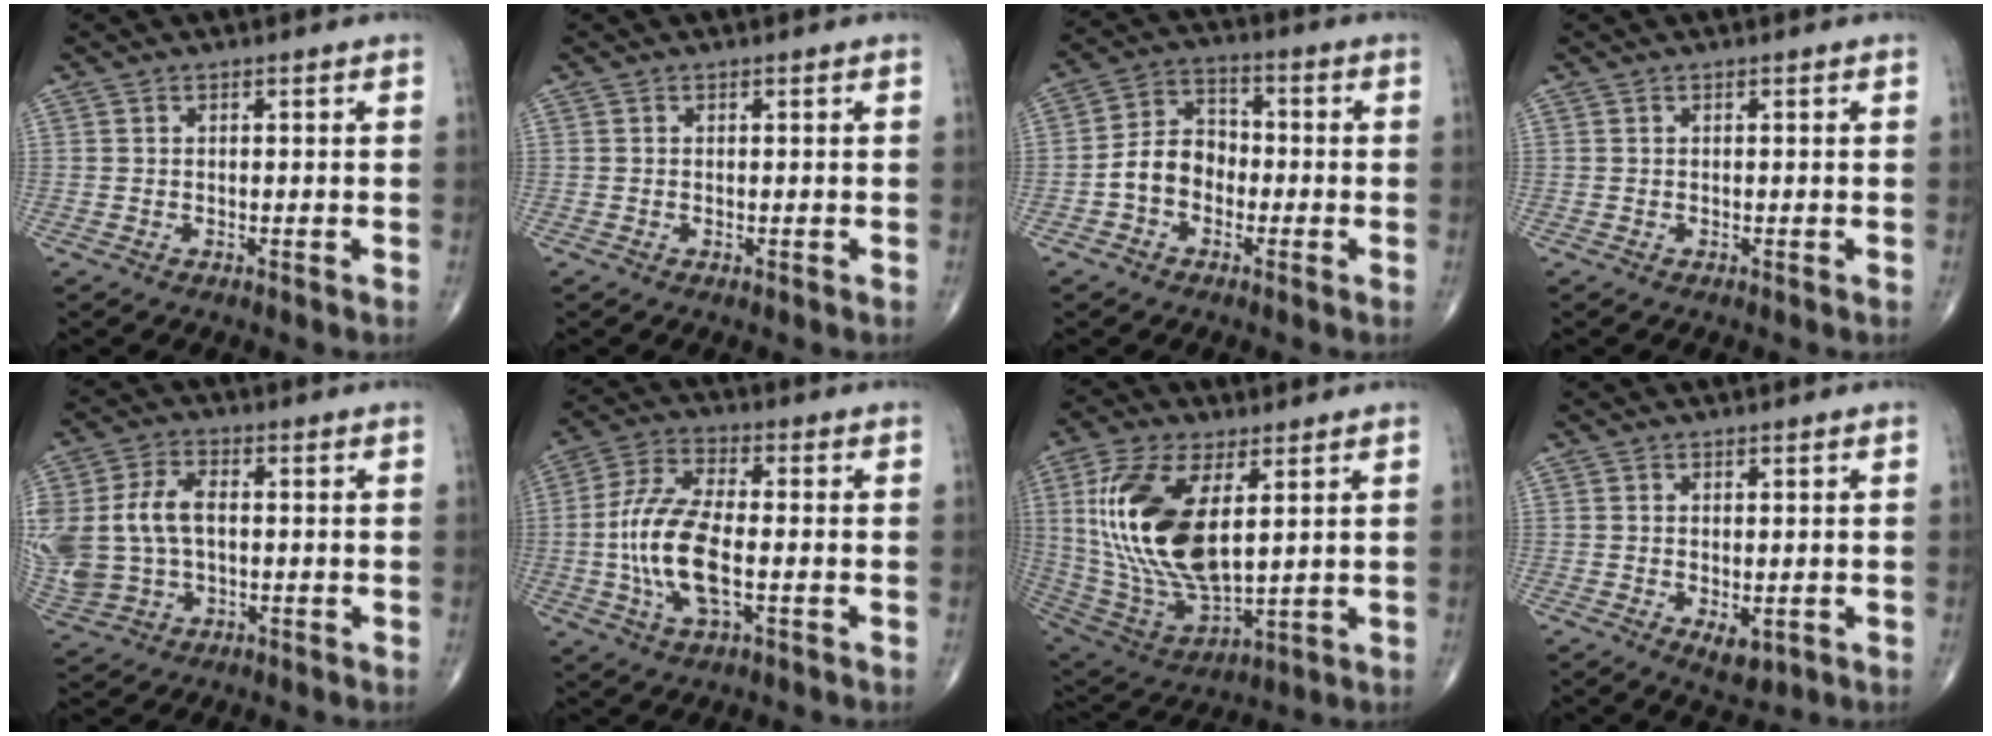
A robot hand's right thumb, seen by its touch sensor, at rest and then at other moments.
{"total": 0.0}
{"total": 8.1, "force": [-2.2, 6.2, 4.7], "torque": [-0.065, 0.035, -0.054]}
{"total": 0.0}
{"total": 17.0, "force": [0.5, 11.8, 12.2], "torque": [-0.304, 0.012, 0.026]}
{"total": 13.3, "force": [-2.1, 5.5, 12.0], "torque": [-0.255, 0.014, -0.041]}
{"total": 21.5, "force": [4.7, 10.2, 18.3], "torque": [-0.373, -0.026, 0.098]}
{"total": 3.5, "force": [-0.9, 1.8, 2.9], "torque": [-0.038, -0.008, -0.003]}